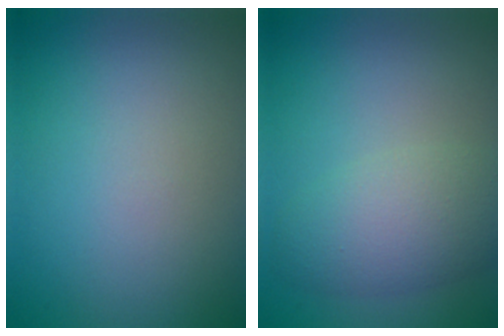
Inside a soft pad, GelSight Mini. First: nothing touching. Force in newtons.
{"total": 4.5, "press": 4.5, "slide": 0.2}